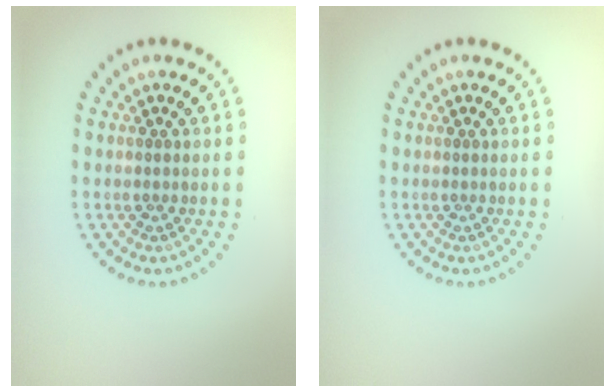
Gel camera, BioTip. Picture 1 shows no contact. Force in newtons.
{"total": 0.0}